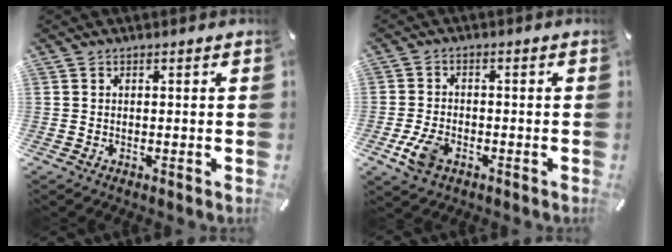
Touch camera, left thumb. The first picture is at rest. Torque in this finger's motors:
{"motor_torque": [0.18, 0.20, 0.19, 0.04, 0.07]}